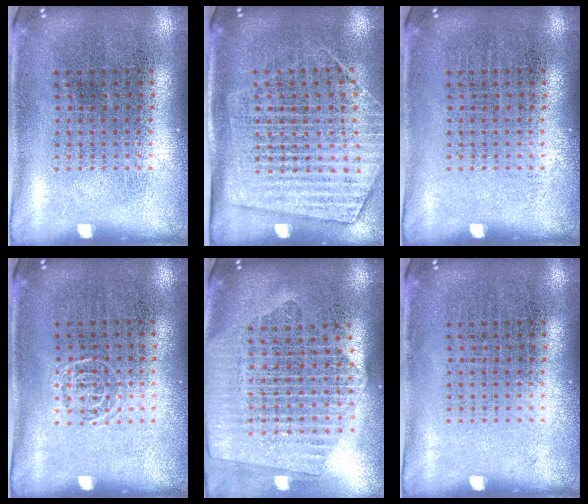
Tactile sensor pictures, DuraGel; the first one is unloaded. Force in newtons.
{"total": 1.8, "press": 1.5, "slide": 1.0}
{"total": 0.0}
{"total": 0.5, "press": 0.4, "slide": 0.3}
{"total": 2.3, "press": 2.1, "slide": 1.1}
{"total": 0.0}